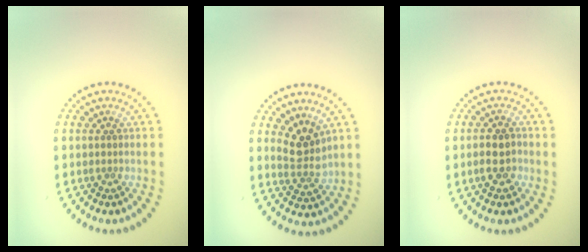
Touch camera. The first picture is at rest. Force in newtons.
{"total": 2.8, "press": 2.4, "slide": 1.4}
{"total": 2.4, "press": 2.3, "slide": 0.8}